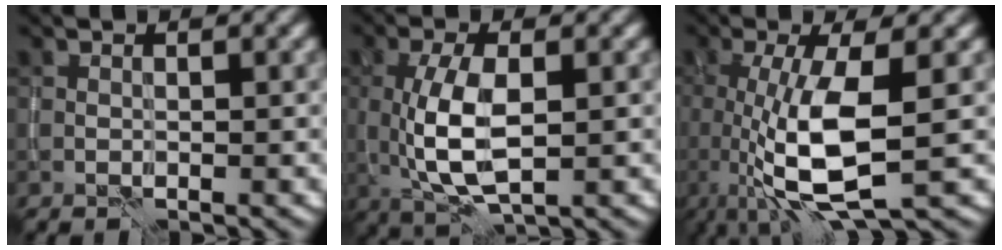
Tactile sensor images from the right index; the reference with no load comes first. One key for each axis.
{"total": 6.3, "fx": -0.2, "fy": 2.7, "fz": 5.7, "tx": -0.130, "ty": -0.004, "tz": -0.001}
{"total": 8.4, "fx": -0.9, "fy": 2.7, "fz": 7.9, "tx": -0.157, "ty": -0.016, "tz": -0.015}